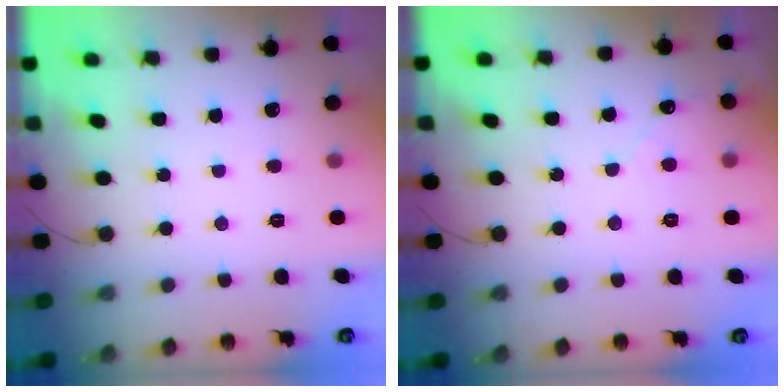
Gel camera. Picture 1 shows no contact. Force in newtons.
{"total": 2.7, "press": 2.7, "slide": 0.3}